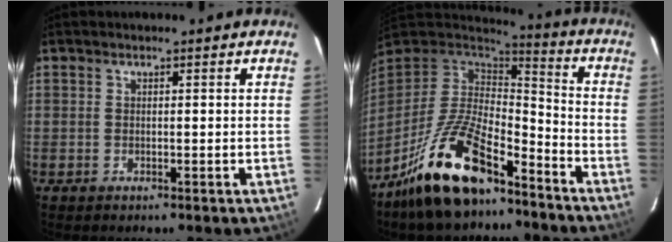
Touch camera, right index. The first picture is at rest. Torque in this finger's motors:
{"motor_torque": [1.04, -1.10, 1.05, 0.21]}